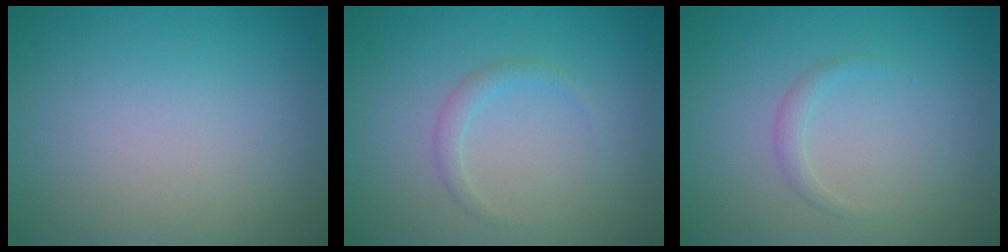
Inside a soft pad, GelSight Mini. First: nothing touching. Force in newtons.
{"total": 1.2, "press": 1.1, "slide": 0.2}
{"total": 0.5, "press": 0.5, "slide": 0.1}